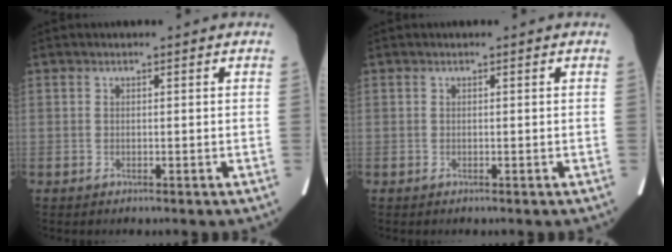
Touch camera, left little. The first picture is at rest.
{"total": 0.0}